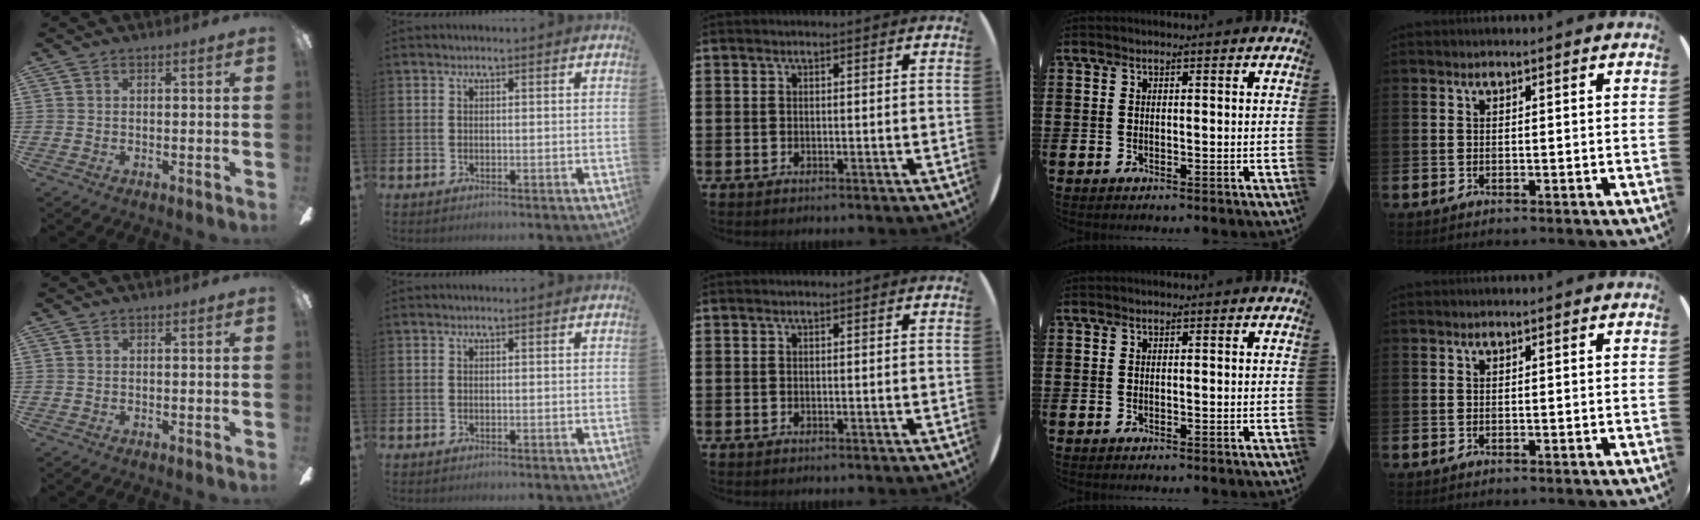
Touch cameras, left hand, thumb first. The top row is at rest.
{}